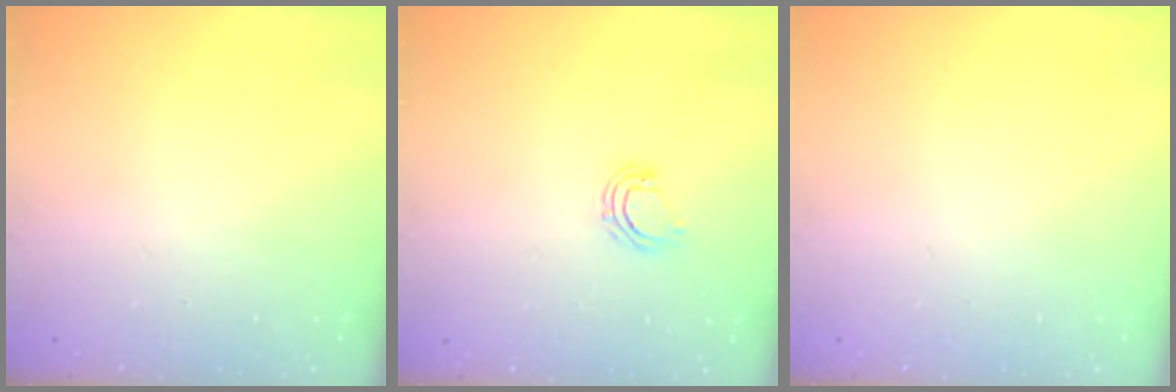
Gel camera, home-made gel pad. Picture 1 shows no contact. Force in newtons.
{"total": 4.5, "press": 4.5, "slide": 0.2}
{"total": 0.0}